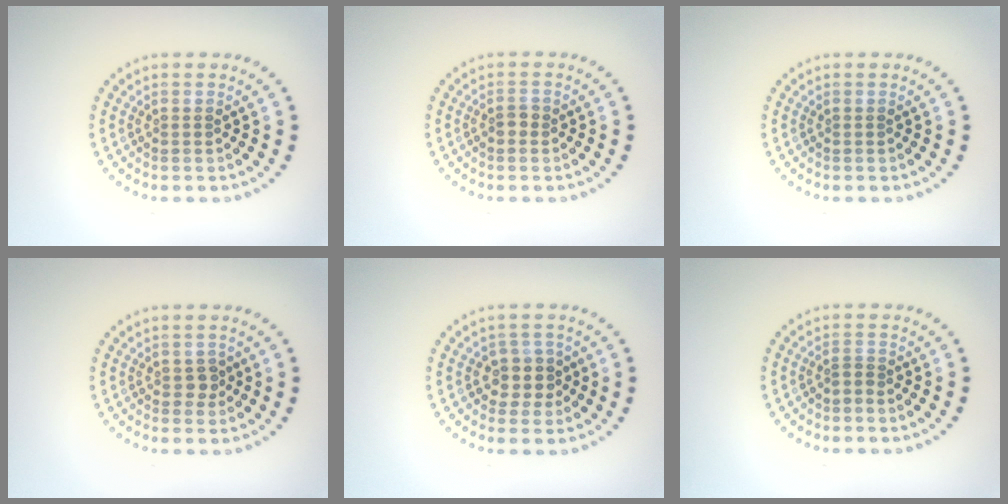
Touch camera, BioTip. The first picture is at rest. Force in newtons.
{"total": 1.1, "press": 1.1, "slide": 0.1}
{"total": 0.0}
{"total": 1.1, "press": 1.0, "slide": 0.5}
{"total": 2.6, "press": 2.2, "slide": 1.3}
{"total": 0.7, "press": 0.4, "slide": 0.5}